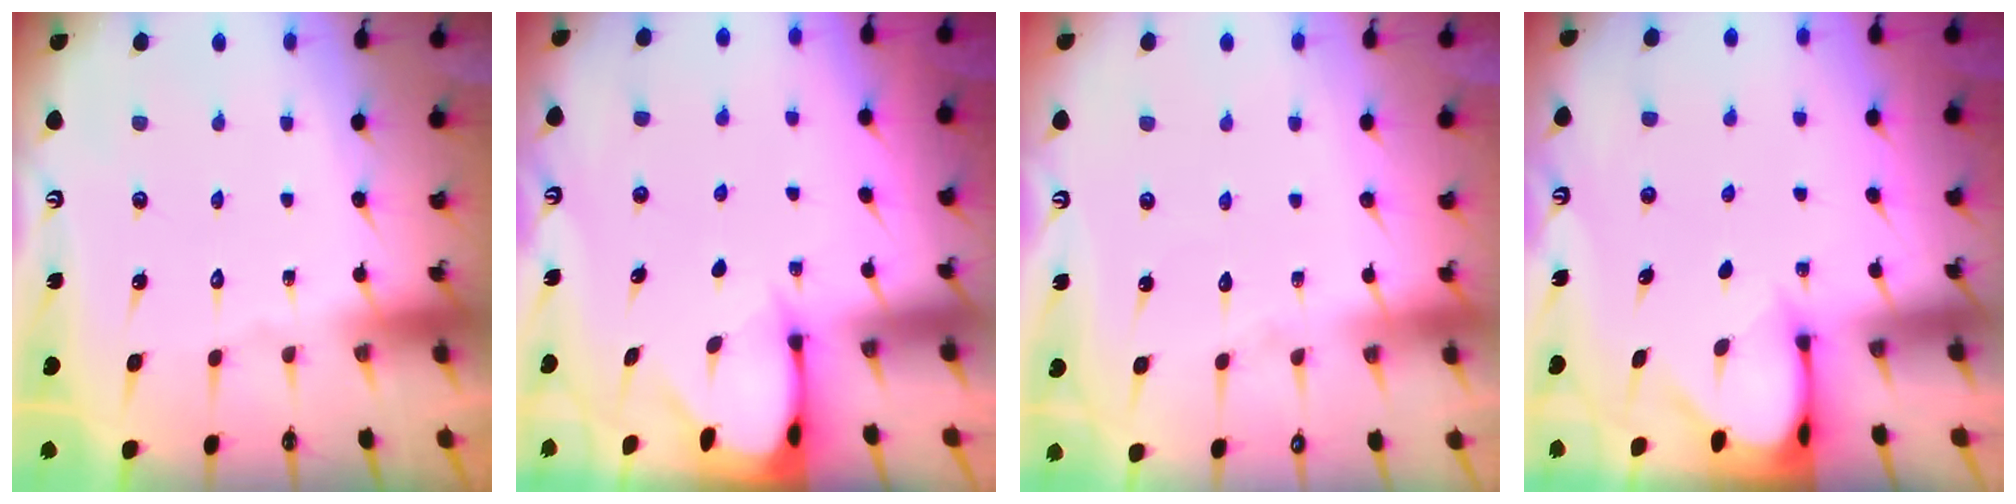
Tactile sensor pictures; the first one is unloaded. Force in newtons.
{"total": 2.6, "press": 2.5, "slide": 0.3}
{"total": 3.2, "press": 3.2, "slide": 0.4}
{"total": 3.0, "press": 3.0, "slide": 0.3}